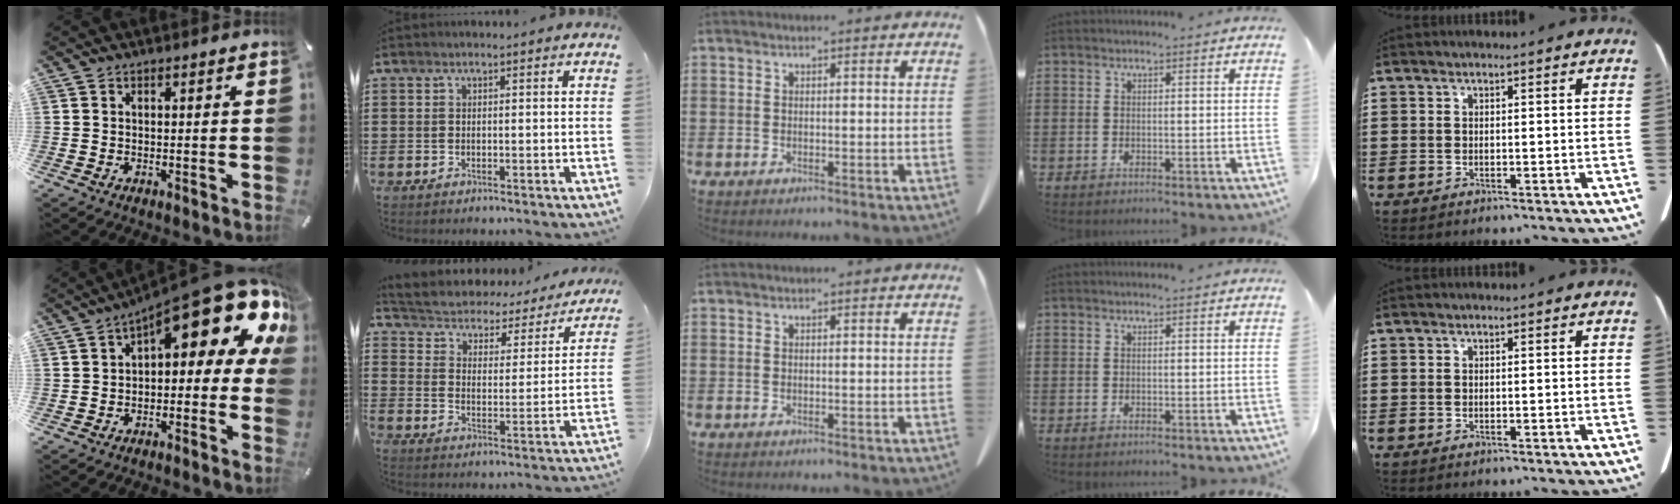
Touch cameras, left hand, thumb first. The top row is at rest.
{"thumb": {"total": 16.2, "force": [8.2, 6.1, 12.6], "torque": [-0.172, -0.068, 0.134]}, "index": {"total": 3.0, "force": [2.9, 0.9, 0.1], "torque": [-0.025, -0.027, 0.039]}}